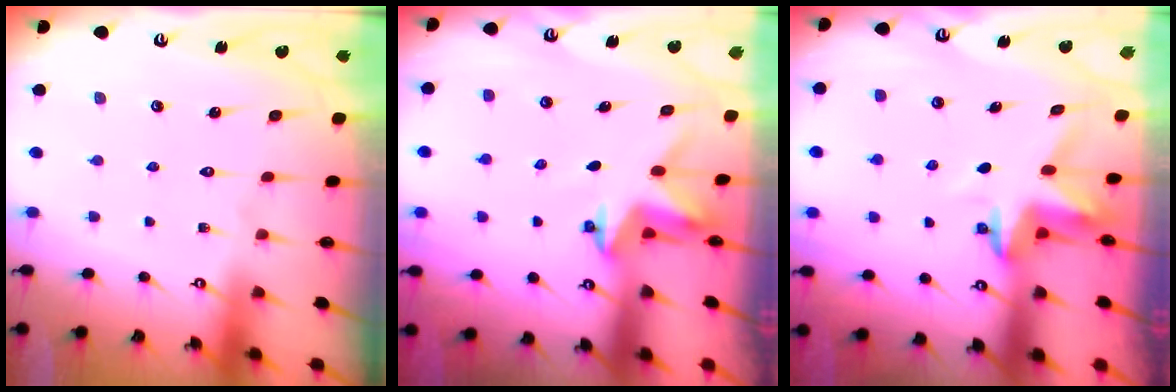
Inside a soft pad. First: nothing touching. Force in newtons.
{"total": 3.1, "press": 3.1, "slide": 0.2}
{"total": 3.9, "press": 3.9, "slide": 0.3}